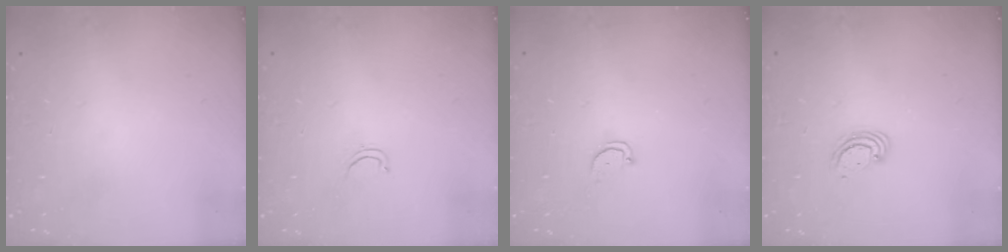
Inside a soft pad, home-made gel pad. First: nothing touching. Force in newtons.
{"total": 2.6, "press": 2.5, "slide": 0.4}
{"total": 2.0, "press": 2.0, "slide": 0.2}
{"total": 2.5, "press": 2.5, "slide": 0.3}